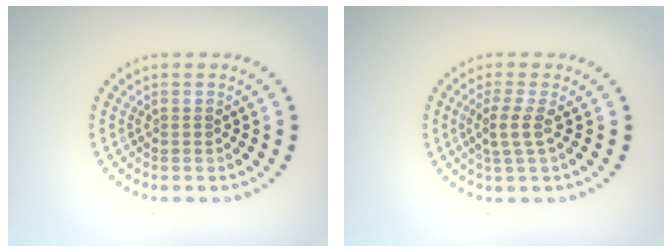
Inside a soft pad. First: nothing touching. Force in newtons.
{"total": 2.0, "press": 1.6, "slide": 1.2}